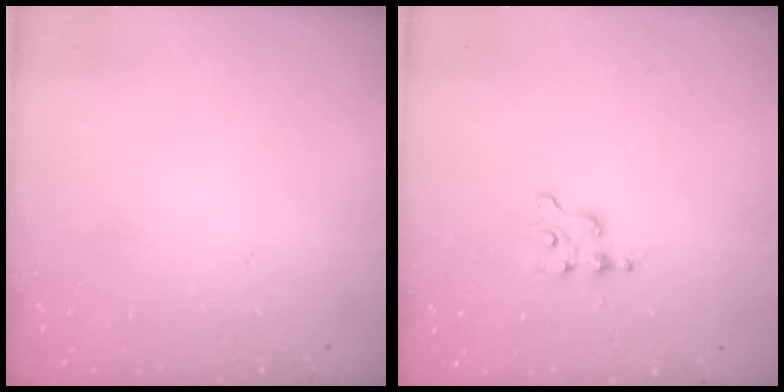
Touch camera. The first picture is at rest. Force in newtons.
{"total": 2.5, "press": 2.5, "slide": 0.3}